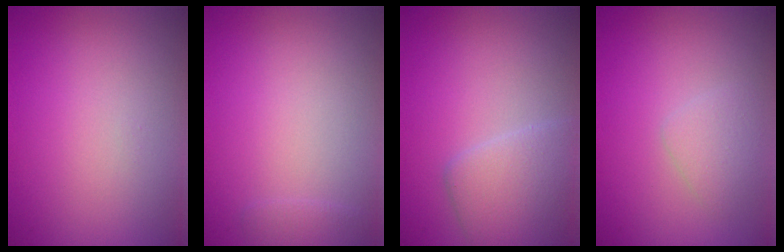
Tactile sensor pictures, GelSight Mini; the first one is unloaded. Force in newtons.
{"total": 0.8, "press": 0.8, "slide": 0.1}
{"total": 3.8, "press": 3.8, "slide": 0.4}
{"total": 1.6, "press": 1.6, "slide": 0.1}